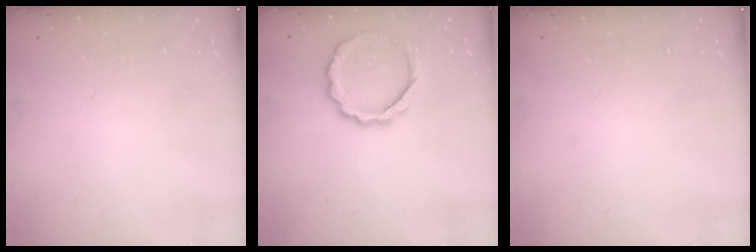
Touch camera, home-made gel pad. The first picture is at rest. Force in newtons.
{"total": 9.9, "press": 9.8, "slide": 1.4}
{"total": 0.0}